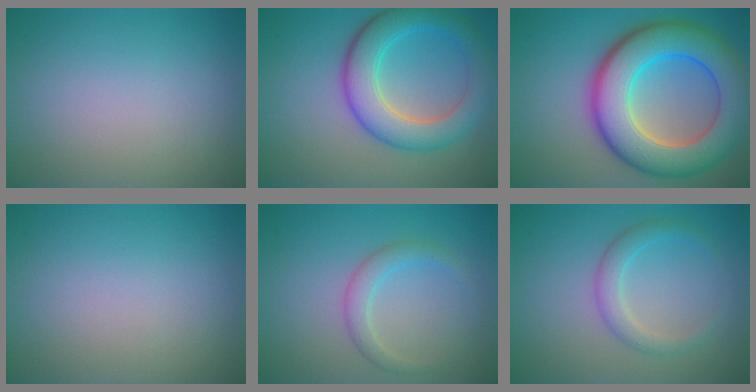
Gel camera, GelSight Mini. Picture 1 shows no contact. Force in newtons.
{"total": 6.6, "press": 6.6, "slide": 0.2}
{"total": 11.3, "press": 11.3, "slide": 0.3}
{"total": 0.0}
{"total": 2.0, "press": 2.0, "slide": 0.2}
{"total": 2.3, "press": 2.3, "slide": 0.1}